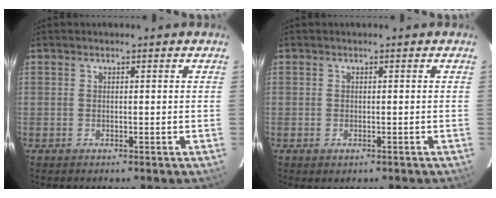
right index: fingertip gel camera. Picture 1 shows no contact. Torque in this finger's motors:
{"motor_torque": [0.45, -0.51, 0.27, 0.04]}